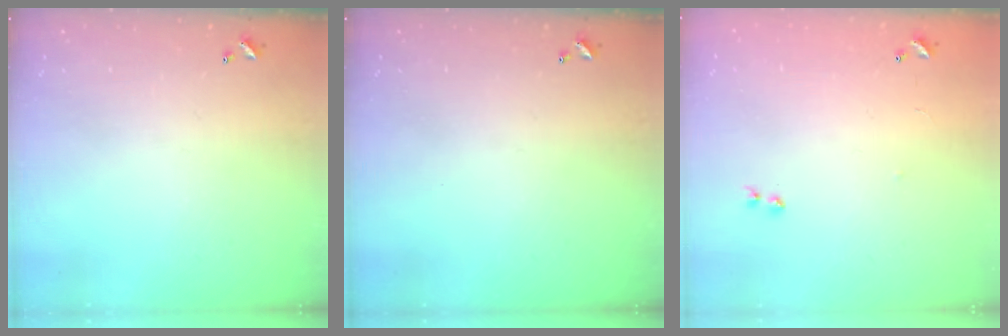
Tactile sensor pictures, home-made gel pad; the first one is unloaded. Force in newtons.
{"total": 0.0}
{"total": 7.2, "press": 7.2, "slide": 0.5}